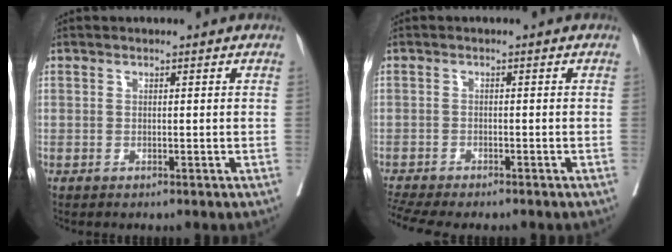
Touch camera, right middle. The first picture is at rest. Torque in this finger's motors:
{"motor_torque": [0.60, -0.60, 0.08, 0.03]}